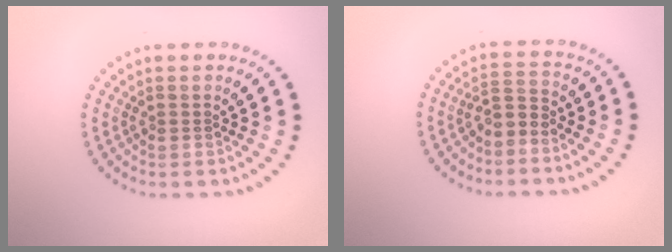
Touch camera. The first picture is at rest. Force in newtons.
{"total": 2.1, "press": 1.5, "slide": 1.5}